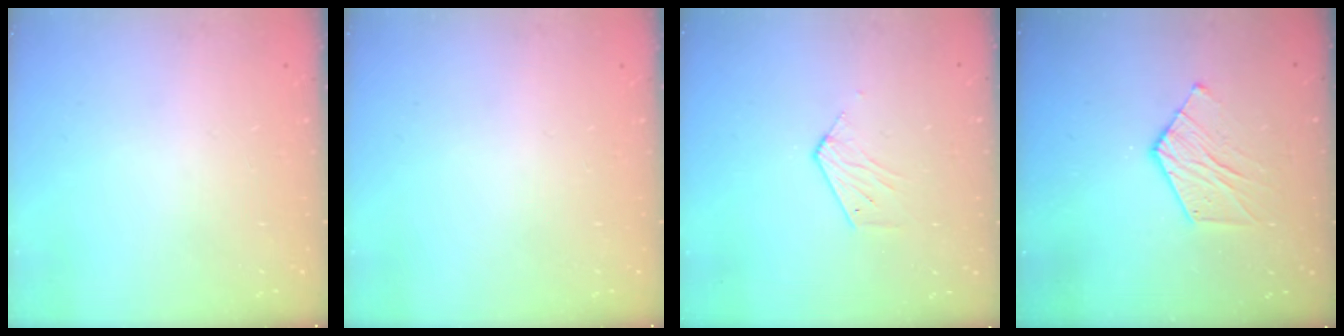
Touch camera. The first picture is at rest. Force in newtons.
{"total": 0.0}
{"total": 4.7, "press": 4.7, "slide": 0.4}
{"total": 7.7, "press": 7.7, "slide": 0.1}